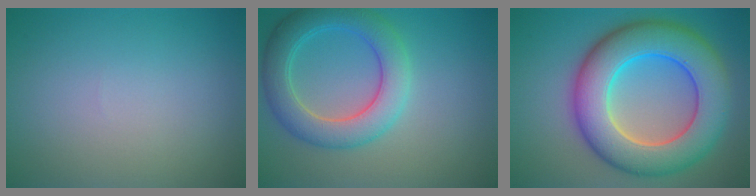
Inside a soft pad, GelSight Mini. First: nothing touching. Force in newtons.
{"total": 5.8, "press": 5.8, "slide": 0.2}
{"total": 11.2, "press": 11.2, "slide": 0.3}